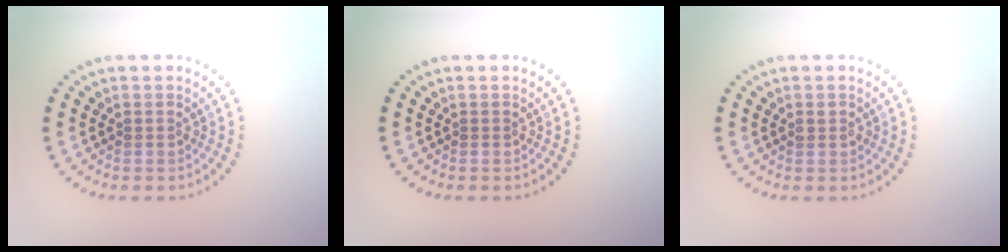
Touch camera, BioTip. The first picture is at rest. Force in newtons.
{"total": 0.0}
{"total": 0.8, "press": 0.7, "slide": 0.3}